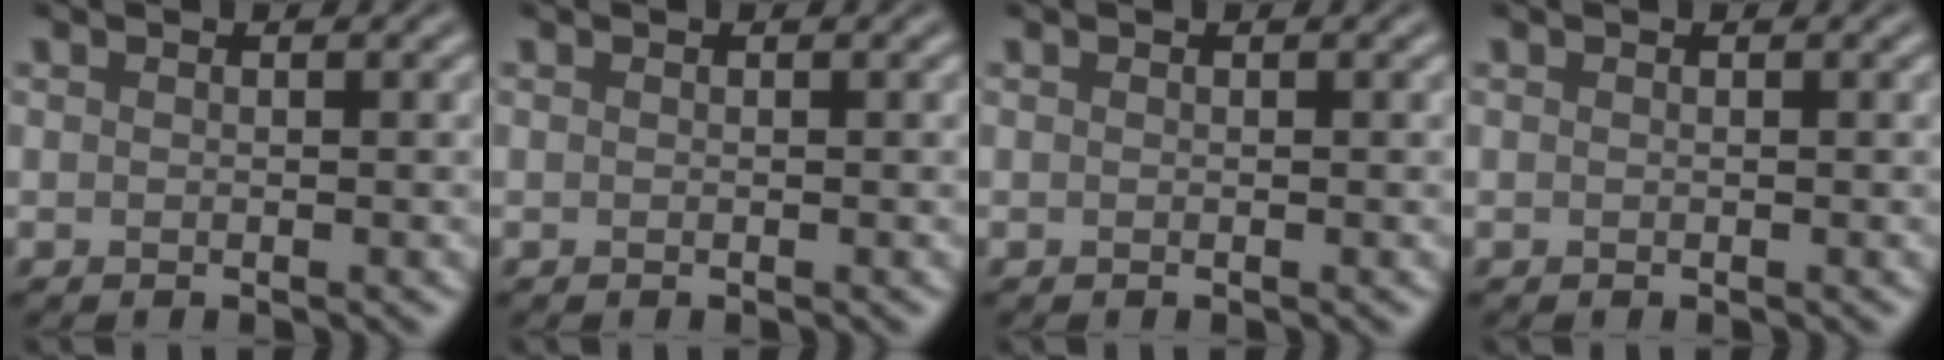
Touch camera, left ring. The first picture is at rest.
{"total": 0.0}
{"total": 0.0}
{"total": 0.0}